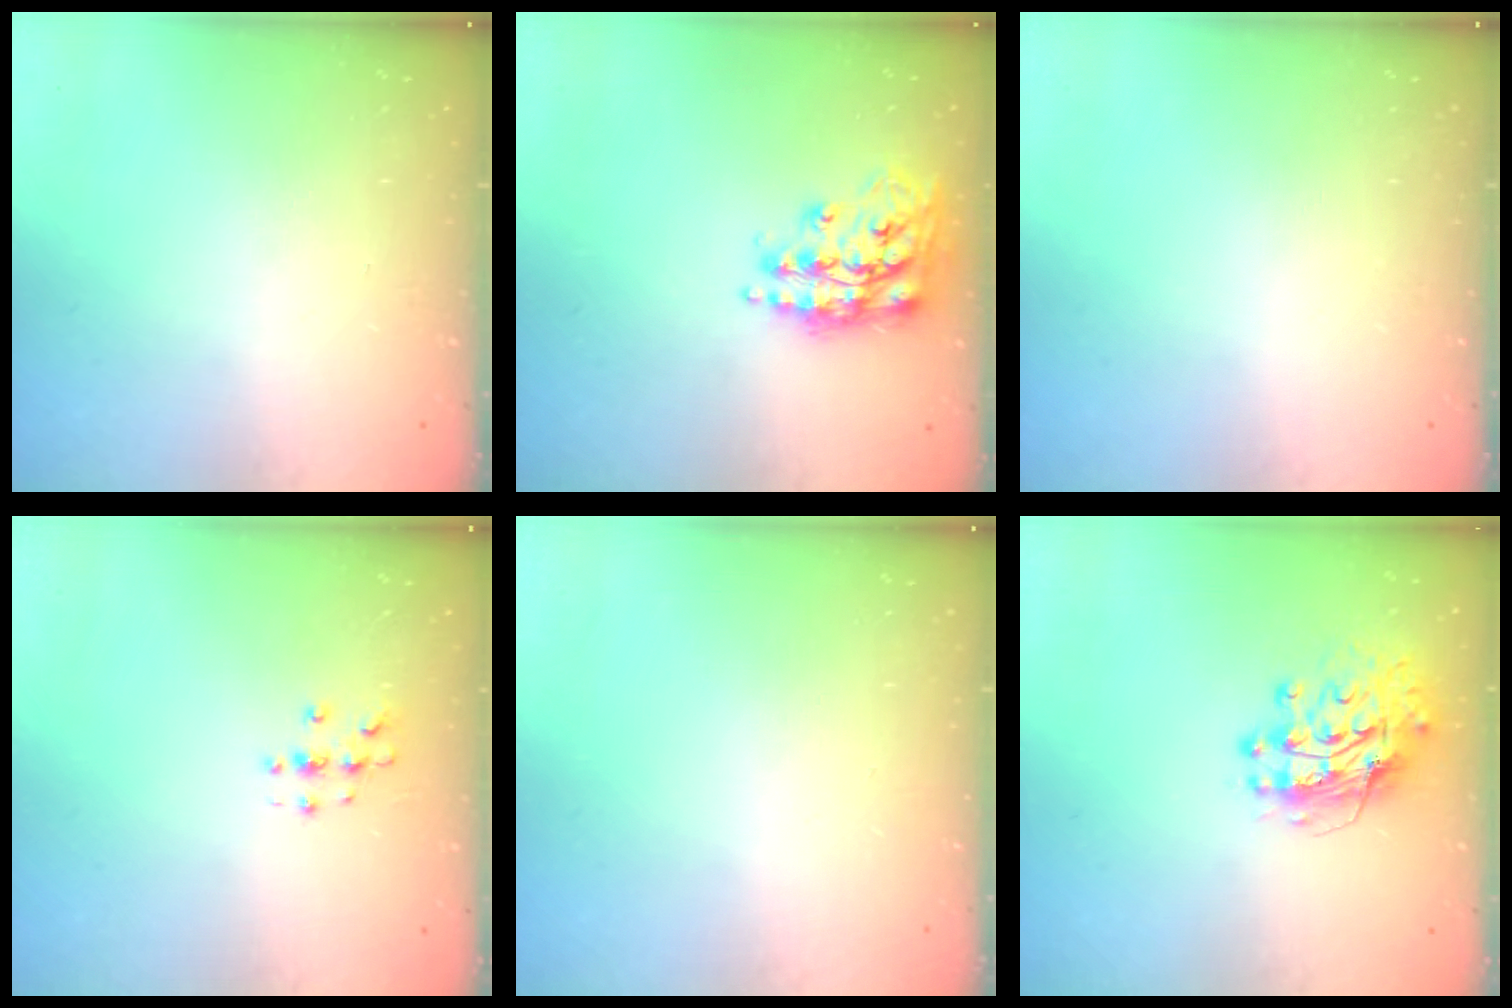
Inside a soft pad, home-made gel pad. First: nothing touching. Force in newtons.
{"total": 16.5, "press": 16.5, "slide": 1.1}
{"total": 0.0}
{"total": 3.1, "press": 3.1, "slide": 0.3}
{"total": 0.0}
{"total": 12.8, "press": 12.7, "slide": 1.1}